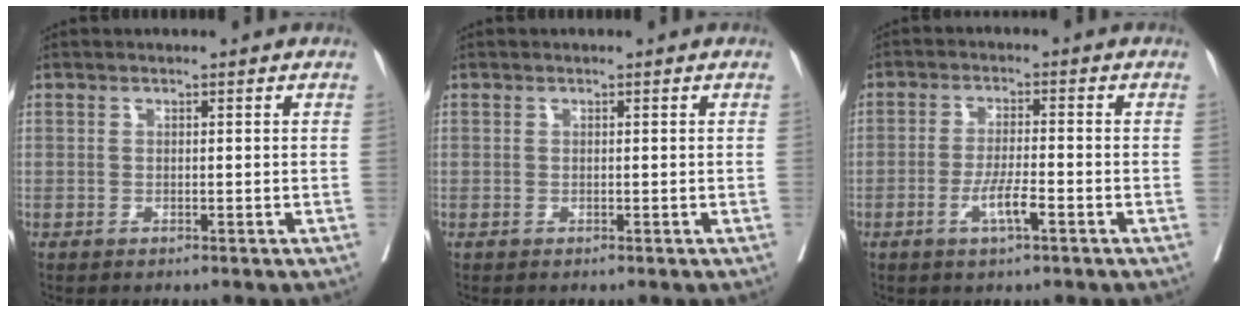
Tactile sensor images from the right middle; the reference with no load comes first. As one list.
[{"total": 0.0}, {"total": 6.3, "force": [-2.8, 0.6, 5.6], "torque": [-0.106, -0.006, -0.049]}]